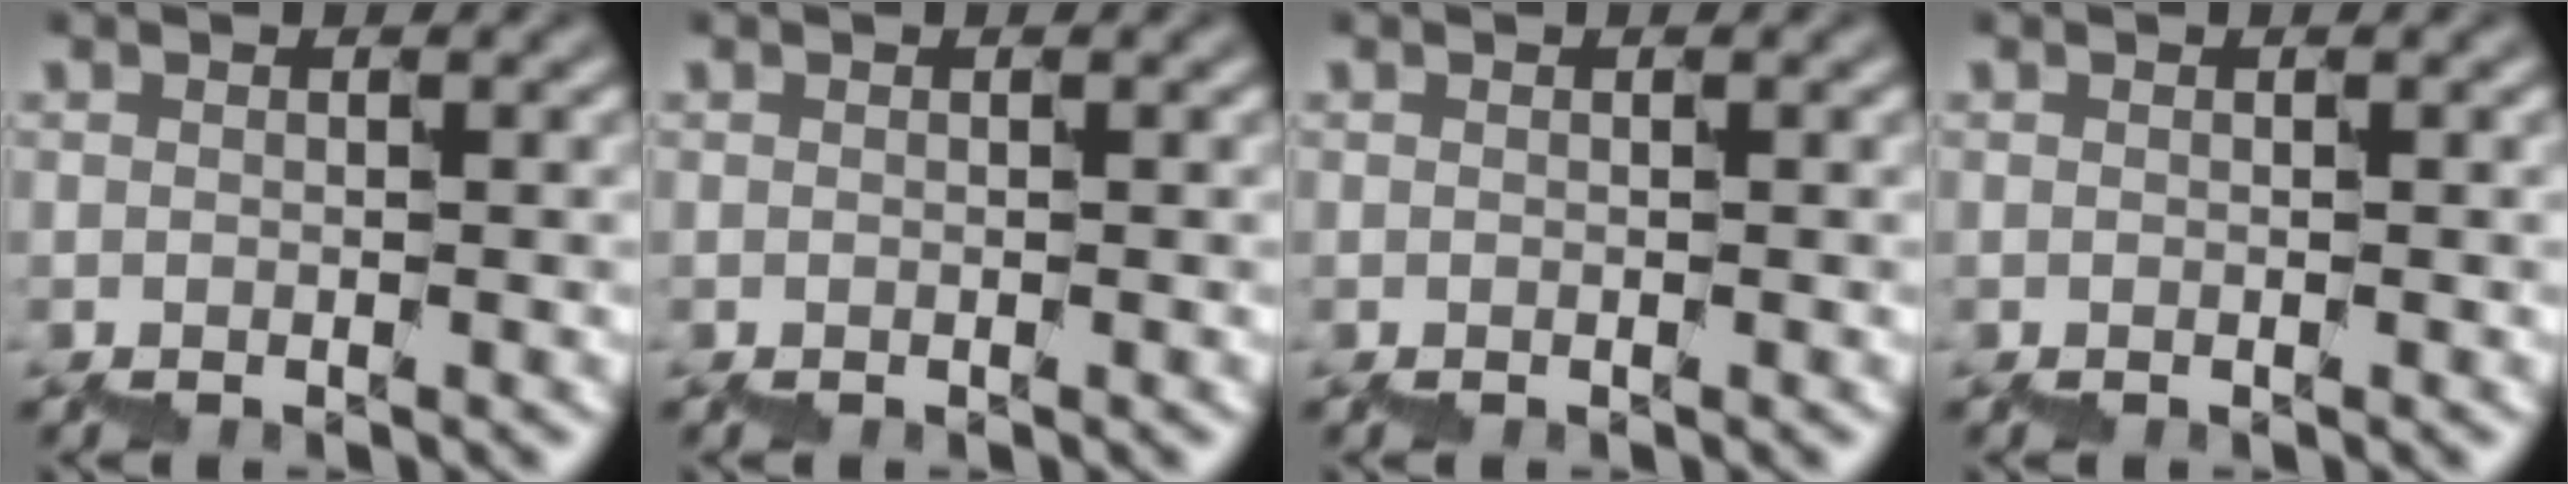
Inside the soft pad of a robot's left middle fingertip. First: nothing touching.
{"total": 0.0}
{"total": 0.0}
{"total": 0.0}